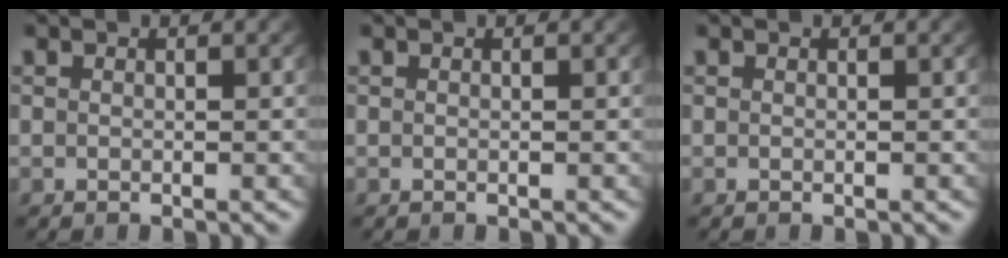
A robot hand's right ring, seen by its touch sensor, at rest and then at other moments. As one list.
[{"total": 0.0}, {"total": 0.0}]